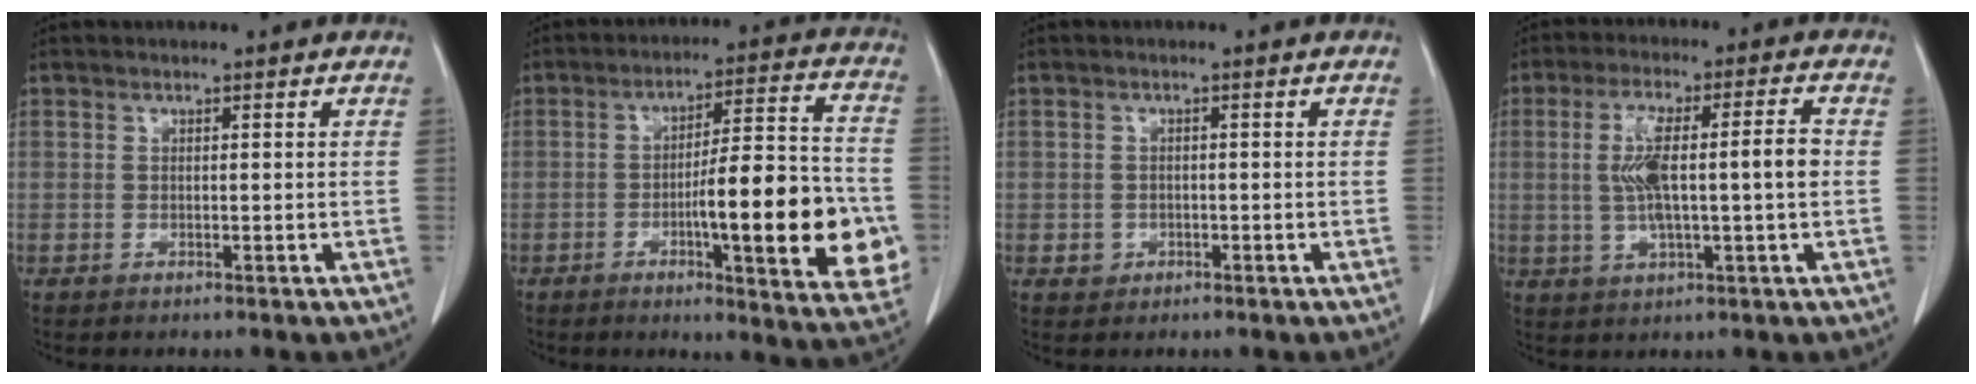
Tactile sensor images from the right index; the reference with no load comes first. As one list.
[{"total": 19.6, "force": [-4.6, 3.3, 18.8], "torque": [-0.208, 0.017, -0.053]}, {"total": 1.7, "force": [-0.6, 1.6, 0.2], "torque": [0.002, 0.007, -0.007]}, {"total": 10.3, "force": [0.2, 1.3, 10.3], "torque": [-0.193, 0.020, 0.007]}]